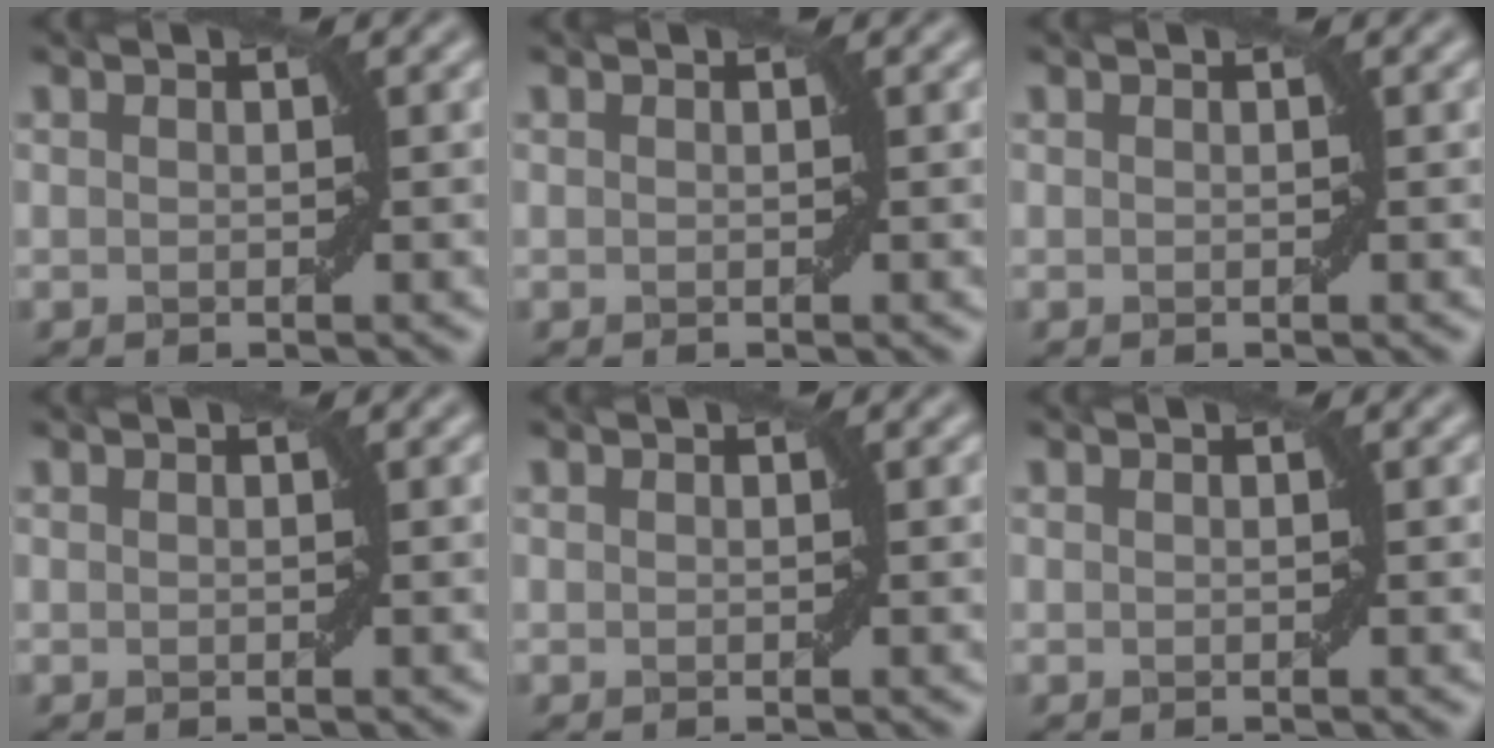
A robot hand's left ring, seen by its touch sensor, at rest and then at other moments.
{"total": 0.0}
{"total": 0.0}
{"total": 0.0}
{"total": 0.0}
{"total": 0.0}